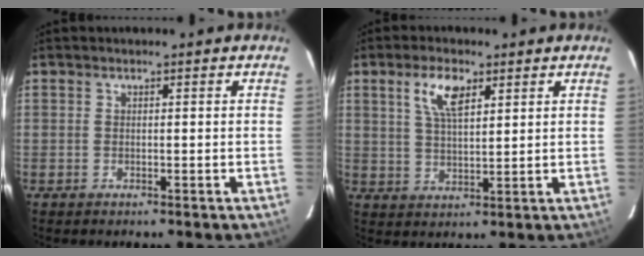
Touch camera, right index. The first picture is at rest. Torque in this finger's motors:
{"motor_torque": [0.48, -0.04, 0.21, 0.07]}